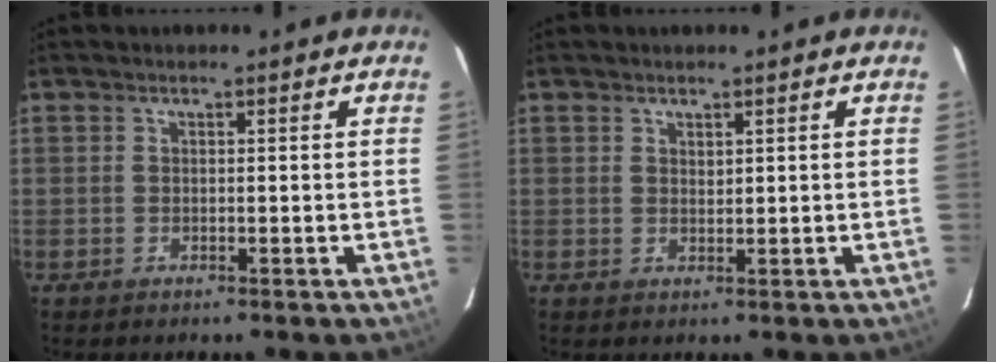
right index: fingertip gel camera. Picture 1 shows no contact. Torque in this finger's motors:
{"motor_torque": [-0.16, 0.20, -0.08, -0.01]}